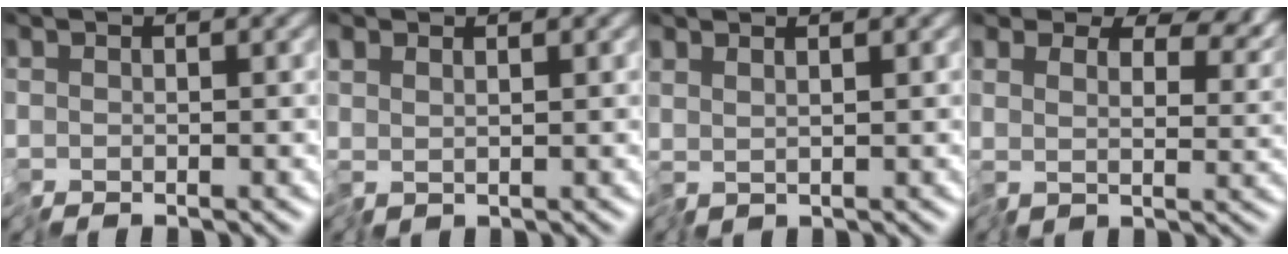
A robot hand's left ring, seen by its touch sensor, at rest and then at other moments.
{"total": 0.8, "force": [0.8, 0.0, 0.1], "torque": [-0.005, 0.002, 0.019]}
{"total": 1.1, "force": [1.0, -0.5, 0.1], "torque": [-0.004, 0.004, 0.024]}
{"total": 9.0, "force": [5.7, 5.0, 4.8], "torque": [-0.090, 0.009, 0.106]}